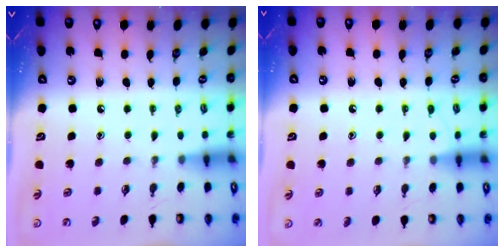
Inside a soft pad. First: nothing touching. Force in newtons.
{"total": 4.9, "press": 4.9, "slide": 0.7}